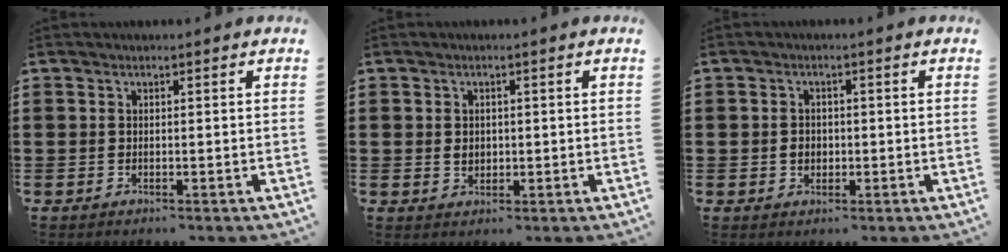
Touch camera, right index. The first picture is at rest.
{"total": 1.7, "force": [0.2, 1.4, 1.0], "torque": [-0.022, 0.008, 0.002]}
{"total": 1.9, "force": [-0.2, 1.6, 1.0], "torque": [-0.022, 0.007, -0.006]}